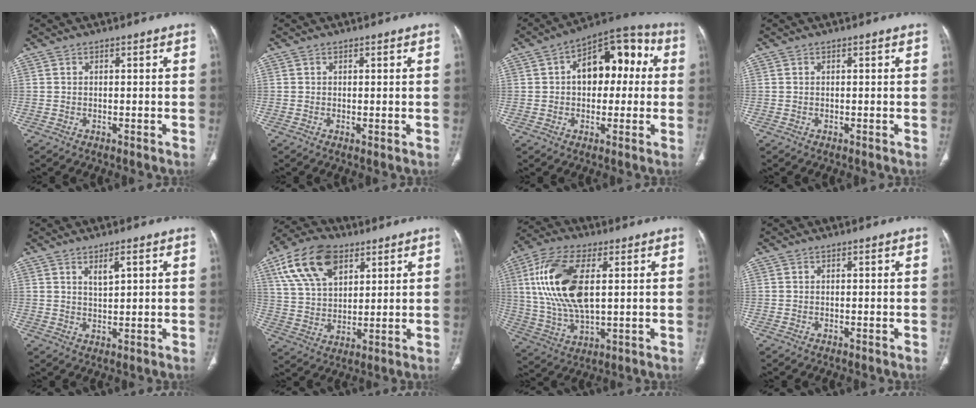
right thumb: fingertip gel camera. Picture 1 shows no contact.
{"total": 0.5, "force": [0.0, 0.2, 0.5], "torque": [-0.011, -0.004, 0.001]}
{"total": 14.8, "force": [2.3, 9.1, 11.5], "torque": [-0.120, 0.042, 0.025]}
{"total": 0.0}
{"total": 3.1, "force": [1.5, 0.9, 2.5], "torque": [-0.044, -0.012, 0.030]}
{"total": 15.3, "force": [7.5, 8.9, 9.9], "torque": [-0.168, -0.012, 0.140]}
{"total": 17.7, "force": [3.6, 8.4, 15.2], "torque": [-0.314, -0.003, 0.072]}
{"total": 0.0}